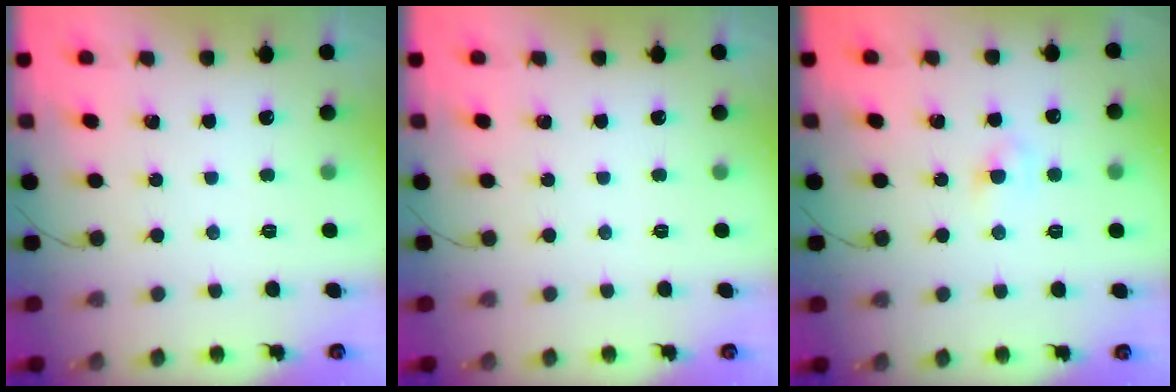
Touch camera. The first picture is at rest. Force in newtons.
{"total": 0.0}
{"total": 2.6, "press": 2.5, "slide": 0.8}